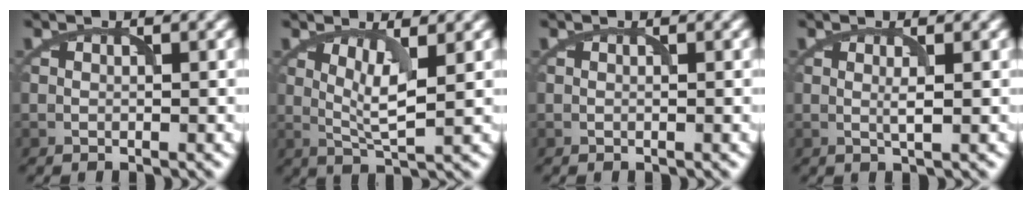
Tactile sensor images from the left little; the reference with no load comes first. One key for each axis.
{"total": 3.6, "fx": 0.5, "fy": 0.9, "fz": 3.5, "tx": -0.067, "ty": -0.003, "tz": 0.018}
{"total": 0.0}
{"total": 1.0, "fx": 0.0, "fy": 0.1, "fz": 1.0, "tx": -0.018, "ty": -0.002, "tz": 0.002}